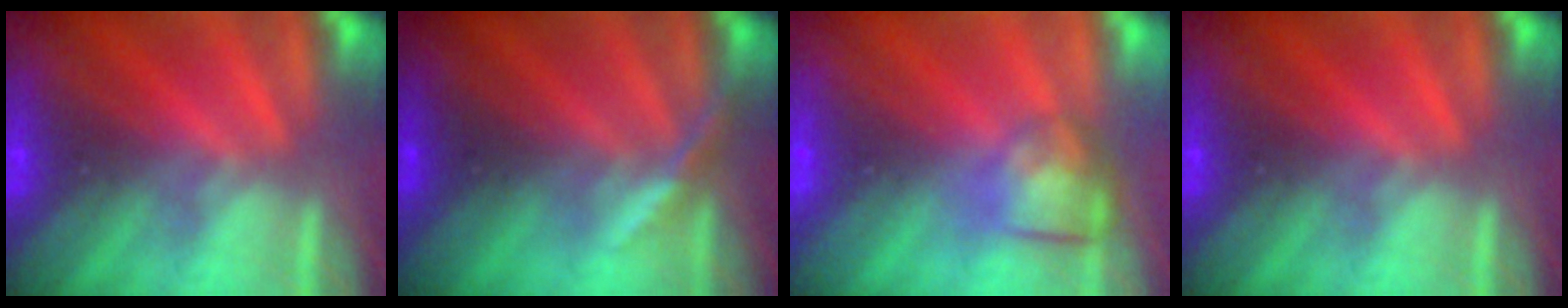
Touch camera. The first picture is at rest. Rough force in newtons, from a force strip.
{"total": 3.0}
{"total": 2.9}
{"total": 0.0}